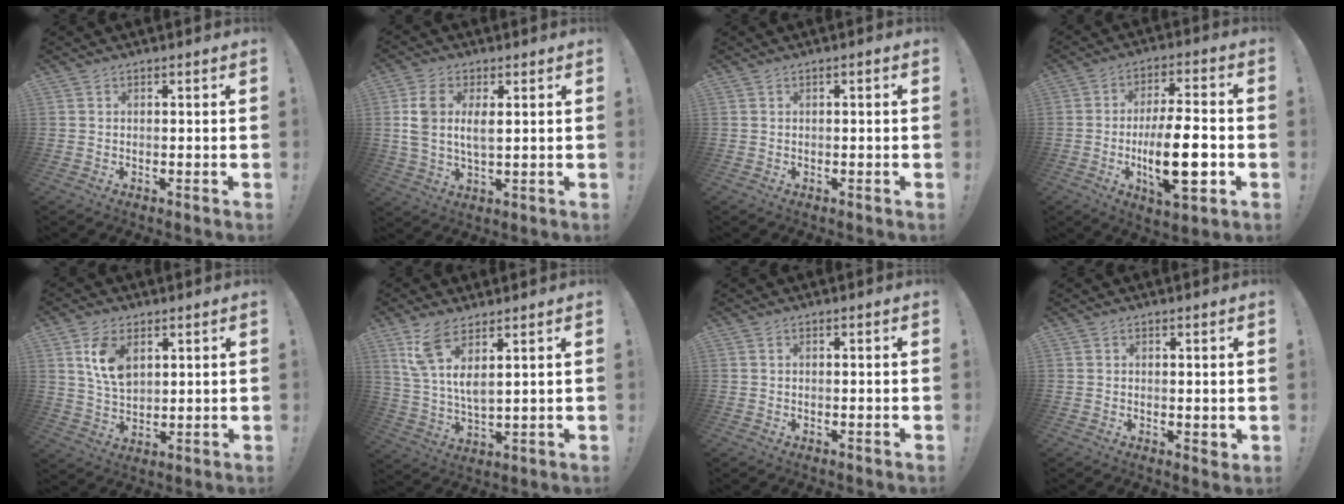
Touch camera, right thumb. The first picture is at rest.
{"total": 8.0, "force": [1.8, 4.5, 6.4], "torque": [-0.116, -0.004, 0.033]}
{"total": 0.6, "force": [-0.4, 0.0, 0.5], "torque": [-0.010, 0.000, -0.006]}
{"total": 16.8, "force": [-3.9, 5.2, 15.5], "torque": [-0.262, 0.002, -0.066]}
{"total": 9.7, "force": [4.2, 6.1, 6.3], "torque": [-0.119, -0.005, 0.081]}
{"total": 10.5, "force": [6.7, 3.0, 7.5], "torque": [-0.137, -0.036, 0.123]}
{"total": 0.0}
{"total": 1.5, "force": [0.8, 0.7, 1.1], "torque": [-0.011, -0.004, 0.014]}